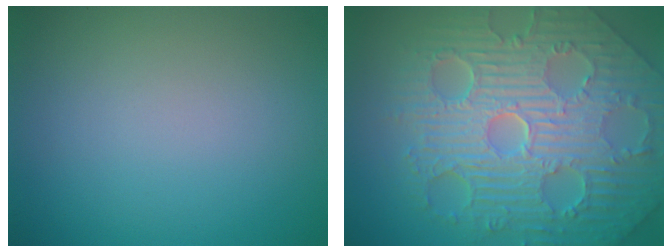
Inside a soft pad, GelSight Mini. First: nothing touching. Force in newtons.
{"total": 11.5, "press": 7.5, "slide": 8.8}